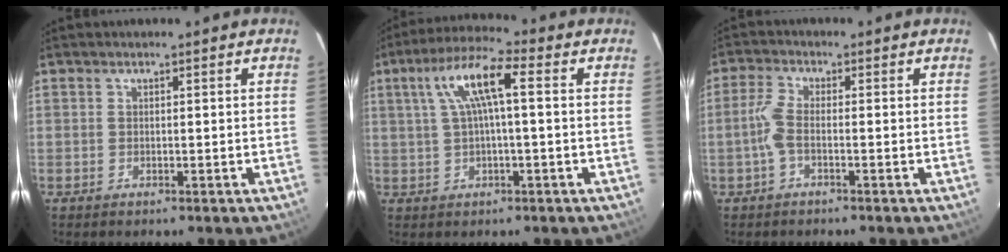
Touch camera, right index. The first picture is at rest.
{"total": 8.8, "force": [1.7, 1.6, 8.5], "torque": [-0.160, 0.019, 0.035]}
{"total": 3.4, "force": [-1.2, 0.8, 3.1], "torque": [-0.077, 0.005, -0.026]}